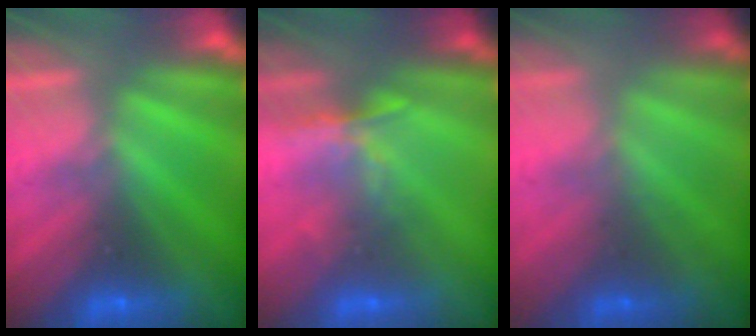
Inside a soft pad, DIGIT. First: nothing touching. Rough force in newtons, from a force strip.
{"total": 2.4}
{"total": 1.7}